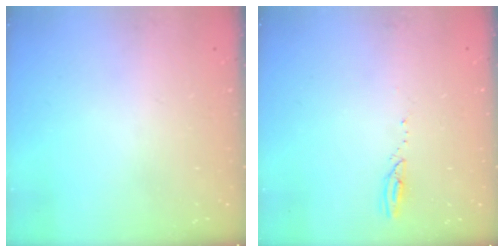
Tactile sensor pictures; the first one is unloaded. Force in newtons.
{"total": 2.3, "press": 2.3, "slide": 0.3}